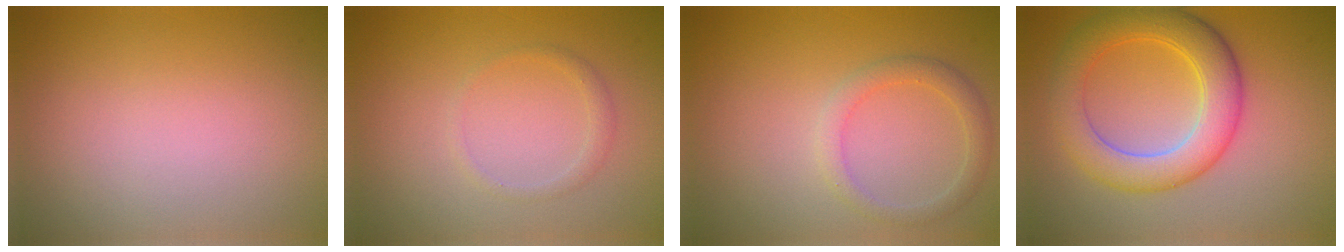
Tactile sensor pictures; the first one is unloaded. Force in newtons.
{"total": 1.1, "press": 1.0, "slide": 0.1}
{"total": 2.1, "press": 2.1, "slide": 0.1}
{"total": 6.5, "press": 6.5, "slide": 0.3}